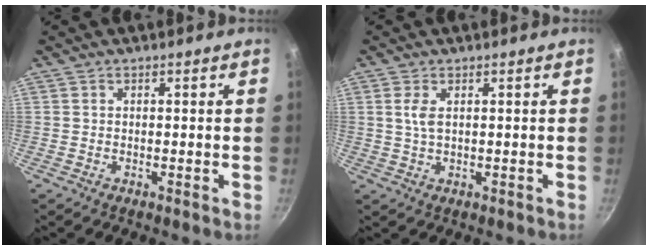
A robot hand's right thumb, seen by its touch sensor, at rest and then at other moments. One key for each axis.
{"total": 3.0, "fx": 0.8, "fy": 1.4, "fz": 2.5, "tx": -0.053, "ty": -0.001, "tz": 0.016}